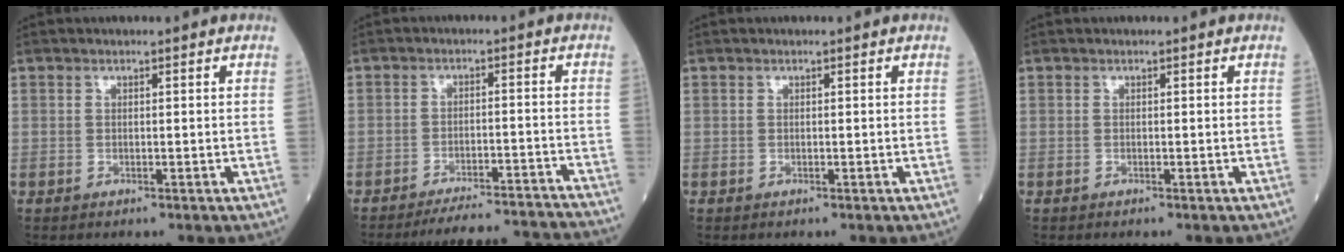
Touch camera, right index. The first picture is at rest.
{"total": 13.7, "force": [-13.4, 0.3, 2.5], "torque": [-0.018, 0.008, -0.170]}
{"total": 0.0}
{"total": 0.0}